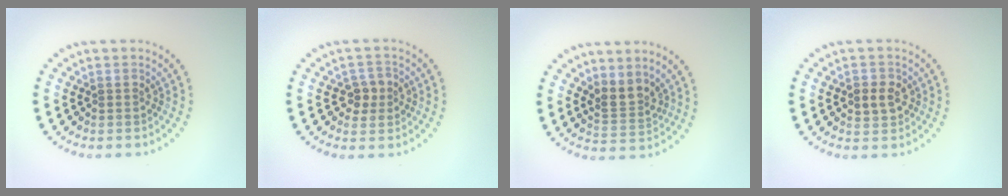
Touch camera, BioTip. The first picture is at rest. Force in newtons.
{"total": 2.1, "press": 2.1, "slide": 0.4}
{"total": 2.6, "press": 2.0, "slide": 1.6}
{"total": 2.5, "press": 2.4, "slide": 0.3}